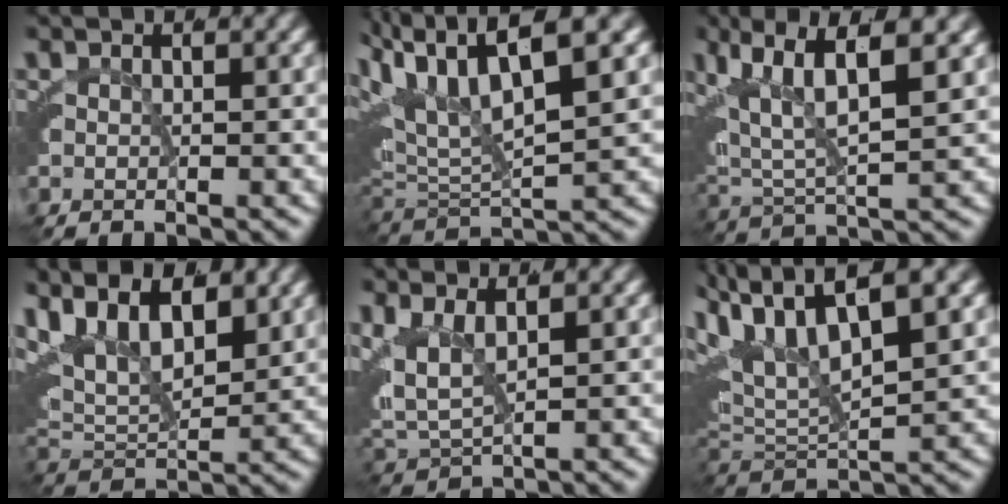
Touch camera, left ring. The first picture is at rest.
{"total": 9.7, "force": [4.1, 5.3, 7.1], "torque": [-0.137, 0.026, 0.063]}
{"total": 8.3, "force": [3.7, 4.3, 6.0], "torque": [-0.116, 0.012, 0.060]}
{"total": 11.5, "force": [3.6, 8.7, 6.6], "torque": [-0.131, 0.010, 0.045]}
{"total": 5.3, "force": [1.2, 3.9, 3.3], "torque": [-0.098, -0.008, 0.027]}
{"total": 10.4, "force": [3.9, 6.4, 7.2], "torque": [-0.143, 0.017, 0.061]}